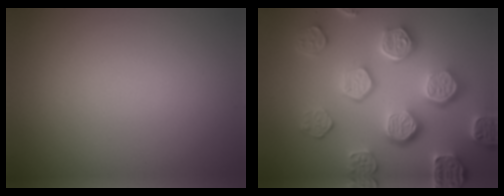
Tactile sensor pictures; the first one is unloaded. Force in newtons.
{"total": 7.9, "press": 6.0, "slide": 5.0}